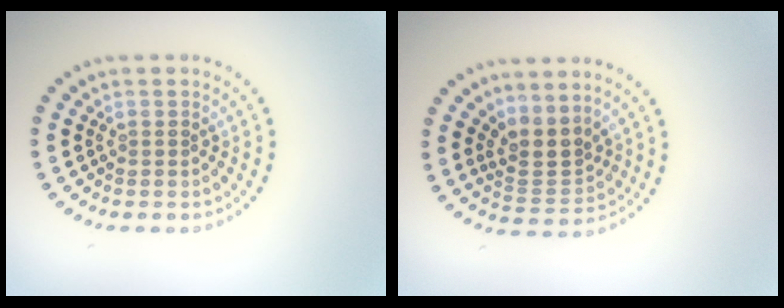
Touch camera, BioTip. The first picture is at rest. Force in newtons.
{"total": 2.9, "press": 2.4, "slide": 1.7}